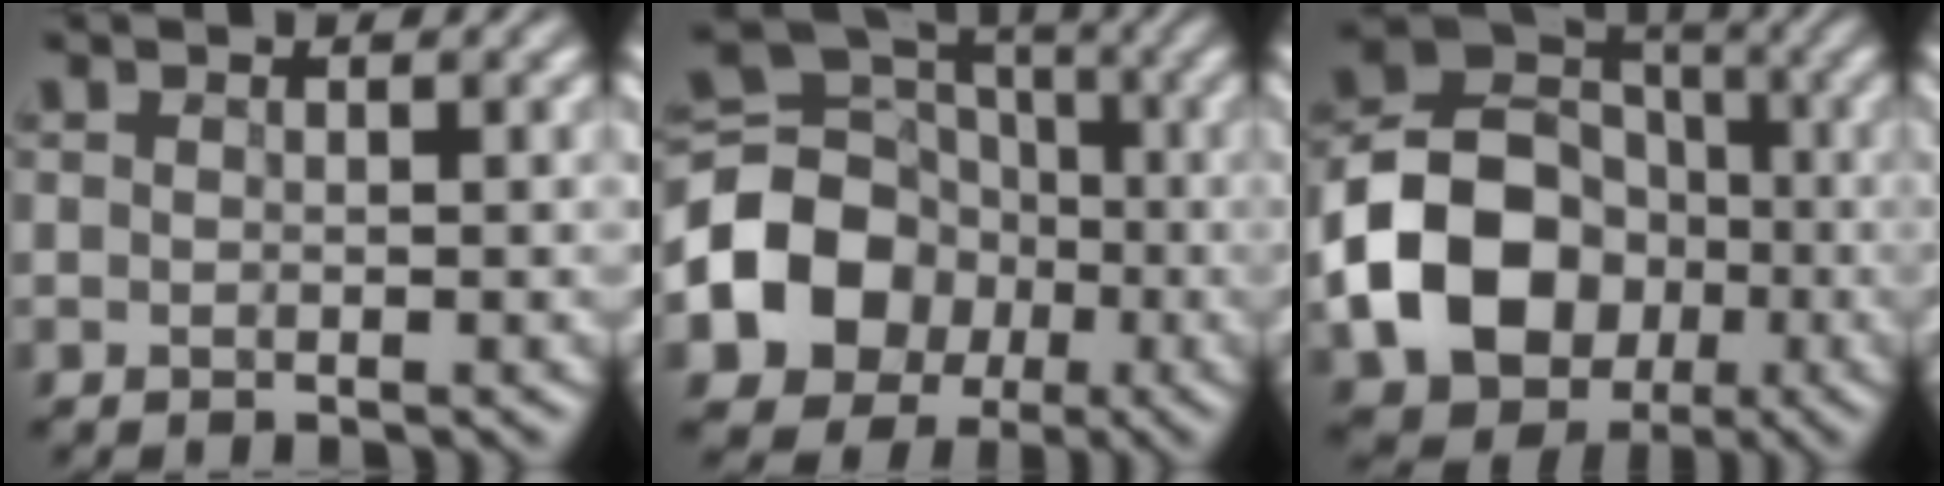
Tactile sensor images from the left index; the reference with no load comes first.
{"total": 9.5, "force": [-2.4, 7.8, 4.9], "torque": [-0.094, 0.001, -0.049]}
{"total": 12.3, "force": [-3.1, 9.4, 7.2], "torque": [-0.144, -0.002, -0.054]}